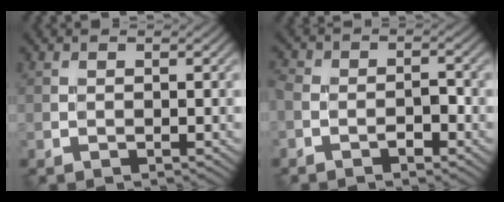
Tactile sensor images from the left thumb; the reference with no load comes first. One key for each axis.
{"total": 4.3, "fx": -2.0, "fy": 2.3, "fz": 2.9, "tx": -0.038, "ty": 0.006, "tz": -0.040}